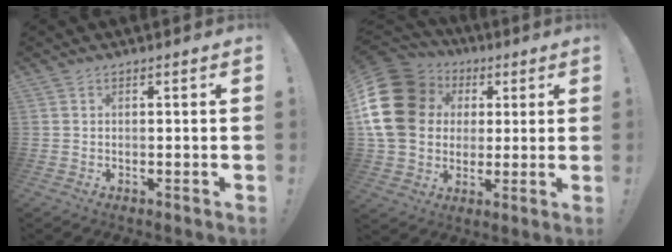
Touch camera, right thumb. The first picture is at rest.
{"total": 20.8, "force": [3.7, 16.8, 11.7], "torque": [-0.214, -0.009, 0.086]}